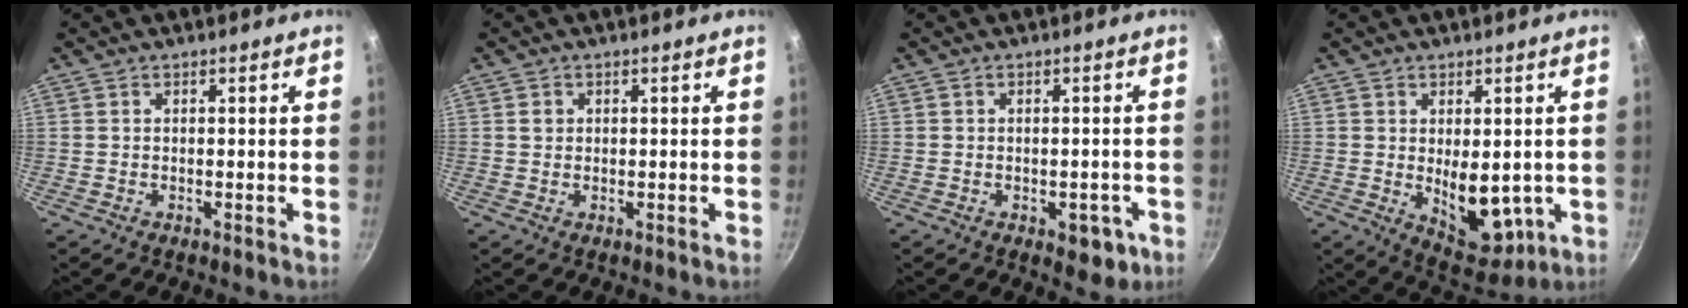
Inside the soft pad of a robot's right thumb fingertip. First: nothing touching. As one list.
[{"total": 1.3, "force": [0.3, 1.2, 0.4], "torque": [-0.003, 0.003, 0.005]}, {"total": 5.5, "force": [-2.1, 3.3, 3.9], "torque": [-0.021, 0.014, -0.018]}, {"total": 9.9, "force": [-1.7, 5.7, 7.9], "torque": [-0.079, -0.013, -0.006]}]